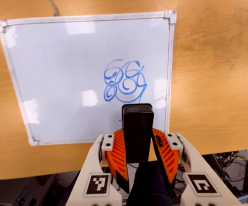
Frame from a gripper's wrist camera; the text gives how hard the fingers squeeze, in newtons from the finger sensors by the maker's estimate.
{"total": 4.7, "left": 4.4, "right": 5.0}